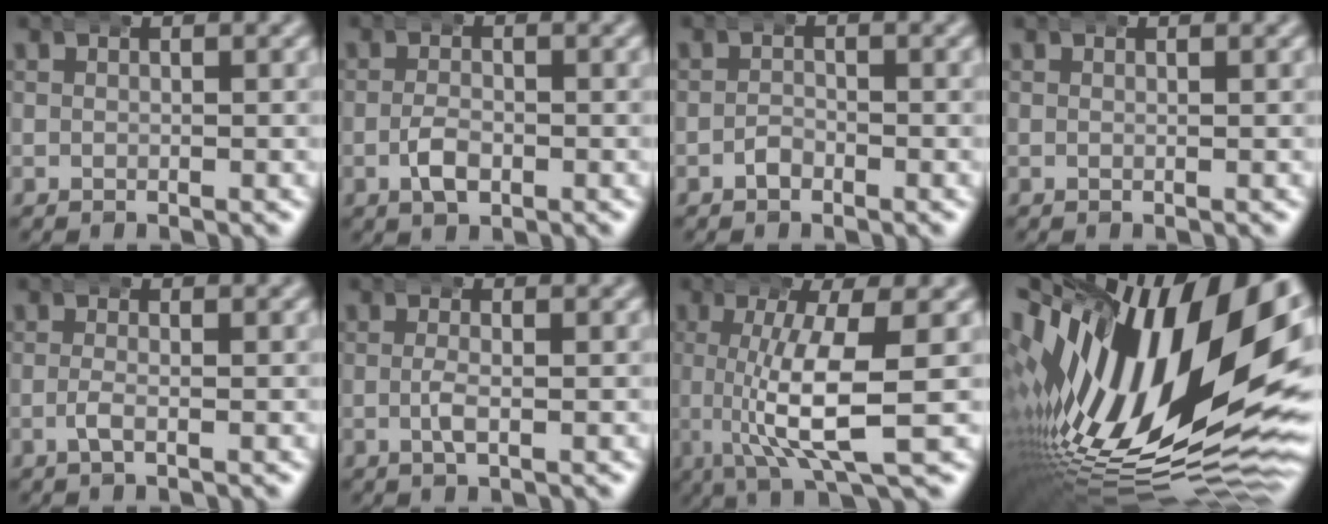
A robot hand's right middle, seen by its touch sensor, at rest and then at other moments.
{"total": 1.8, "force": [-0.7, 1.0, 1.3], "torque": [-0.025, -0.006, -0.016]}
{"total": 0.8, "force": [-0.6, 0.5, 0.0], "torque": [-0.003, 0.001, -0.018]}
{"total": 0.0}
{"total": 1.0, "force": [-0.5, 0.0, 0.9], "torque": [-0.022, -0.005, -0.012]}
{"total": 1.2, "force": [-0.2, 0.1, 1.2], "torque": [-0.026, -0.005, -0.006]}
{"total": 6.8, "force": [-0.2, 1.1, 6.7], "torque": [-0.120, -0.012, -0.005]}
{"total": 22.2, "force": [-0.7, 11.6, 18.9], "torque": [-0.318, -0.013, 0.004]}